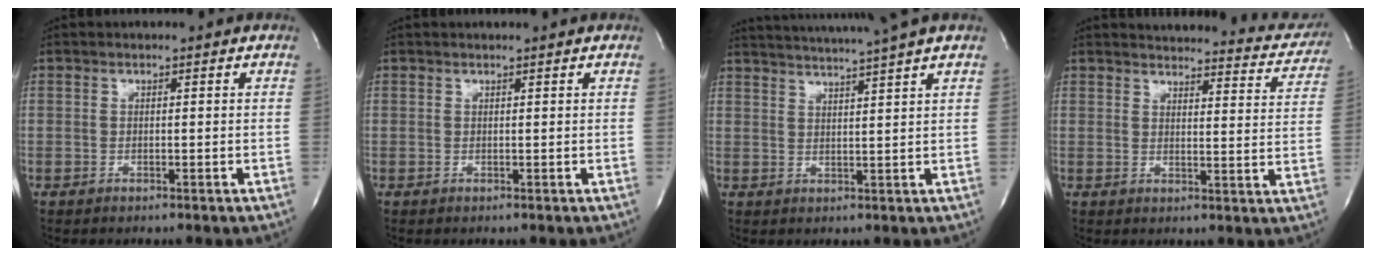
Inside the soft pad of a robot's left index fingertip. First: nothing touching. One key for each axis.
{"total": 0.8, "fx": 0.7, "fy": -0.2, "fz": 0.3, "tx": -0.005, "ty": 0.000, "tz": 0.015}
{"total": 10.7, "fx": 9.3, "fy": -2.2, "fz": 4.7, "tx": -0.080, "ty": -0.008, "tz": 0.126}
{"total": 18.5, "fx": 17.7, "fy": 3.8, "fz": 3.6, "tx": -0.025, "ty": -0.059, "tz": 0.184}